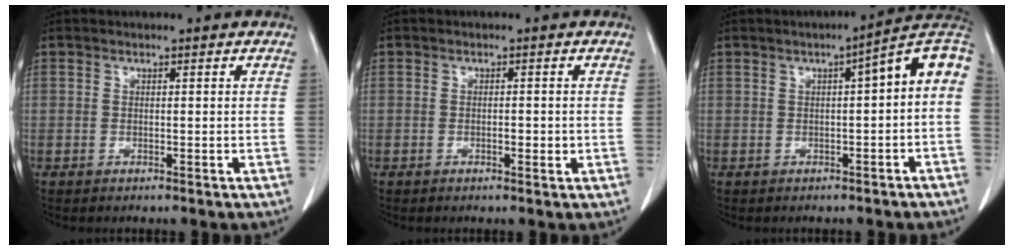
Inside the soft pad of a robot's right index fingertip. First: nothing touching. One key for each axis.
{"total": 1.3, "fx": -0.4, "fy": 0.5, "fz": 1.2, "tx": -0.019, "ty": 0.001, "tz": -0.004}
{"total": 8.3, "fx": 0.5, "fy": 1.3, "fz": 8.2, "tx": -0.104, "ty": 0.030, "tz": -0.002}